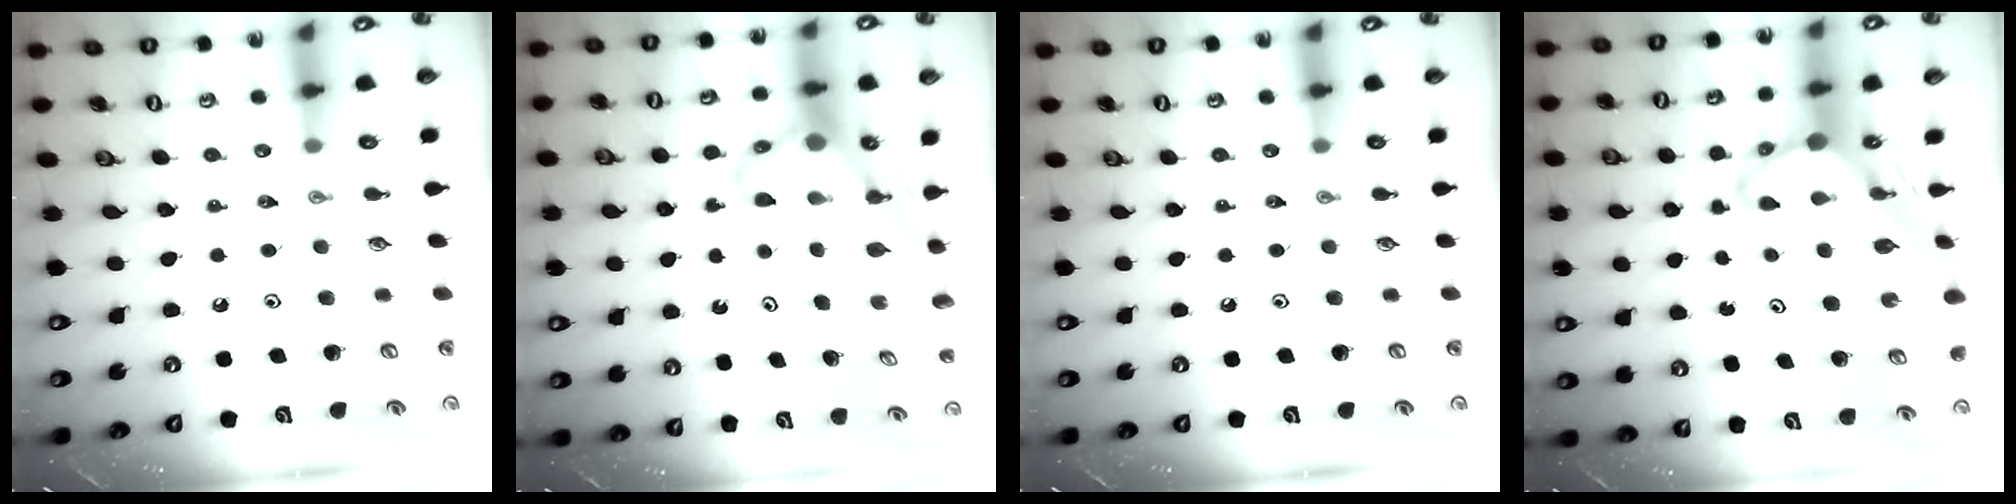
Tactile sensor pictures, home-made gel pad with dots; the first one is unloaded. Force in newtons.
{"total": 7.2, "press": 7.1, "slide": 0.6}
{"total": 0.0}
{"total": 9.2, "press": 9.1, "slide": 0.9}